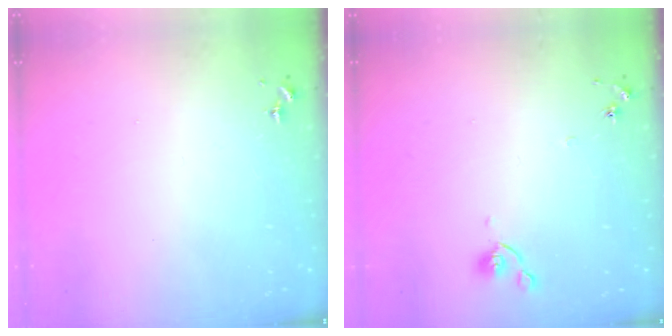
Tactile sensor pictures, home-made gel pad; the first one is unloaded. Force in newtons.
{"total": 5.9, "press": 5.9, "slide": 0.7}